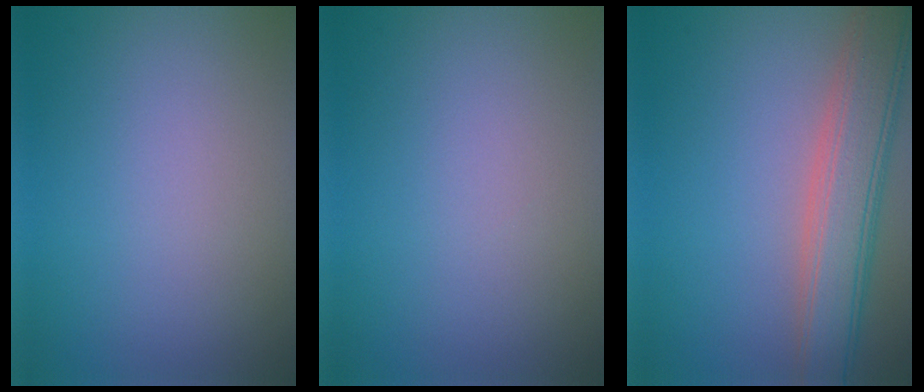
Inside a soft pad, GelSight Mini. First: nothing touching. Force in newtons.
{"total": 0.0}
{"total": 6.8, "press": 6.8, "slide": 0.4}